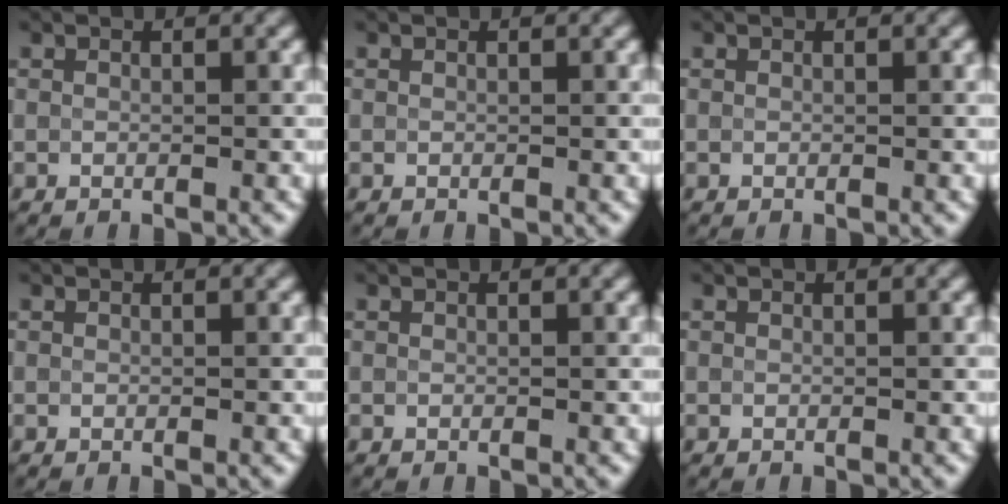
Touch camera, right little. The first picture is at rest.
{"total": 0.0}
{"total": 0.0}
{"total": 0.0}
{"total": 0.0}
{"total": 0.0}